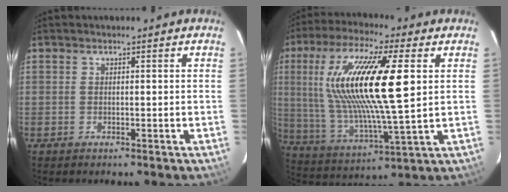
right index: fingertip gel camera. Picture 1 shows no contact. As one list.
[{"total": 21.4, "force": [5.0, 4.4, 20.3], "torque": [-0.384, 0.005, 0.097]}]